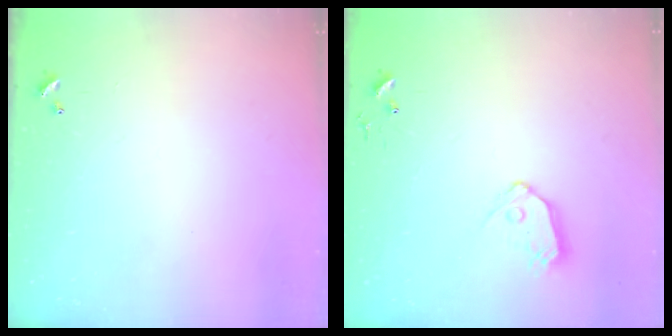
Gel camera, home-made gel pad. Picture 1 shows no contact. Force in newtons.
{"total": 8.0, "press": 8.0, "slide": 0.5}